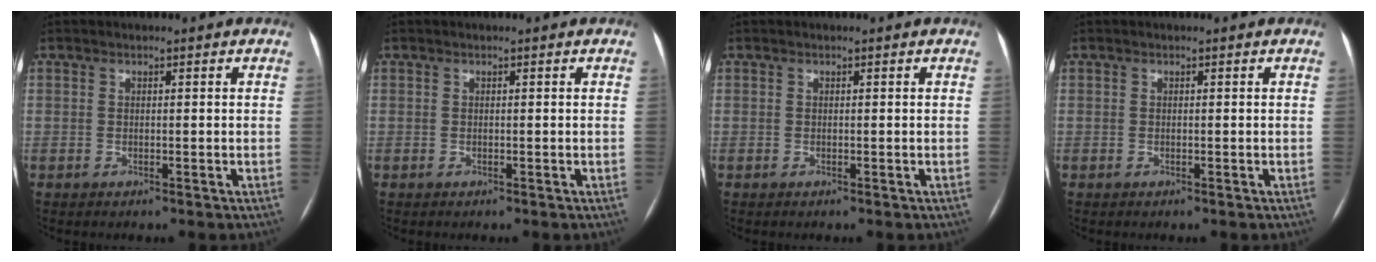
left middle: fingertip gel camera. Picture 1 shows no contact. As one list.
[{"total": 0.0}, {"total": 0.0}, {"total": 0.0}]